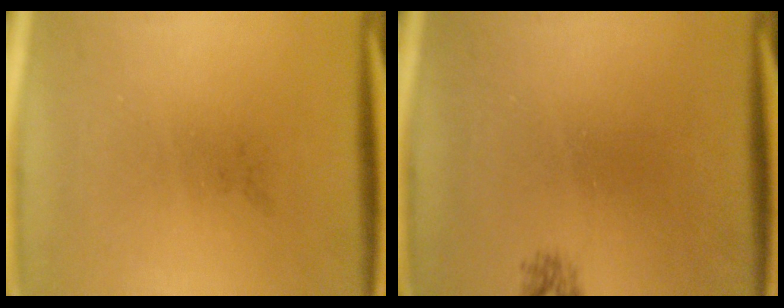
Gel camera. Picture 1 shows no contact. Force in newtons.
{"total": 0.9}